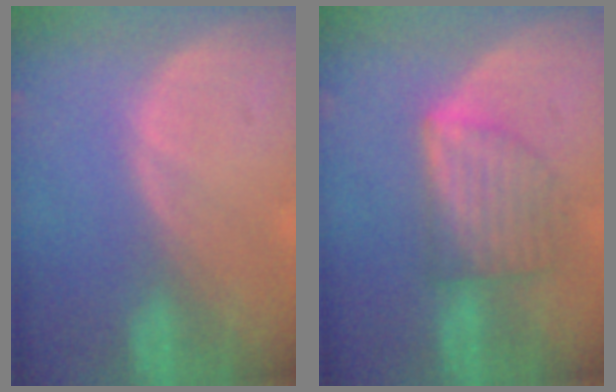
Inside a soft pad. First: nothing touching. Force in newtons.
{"total": 6.1, "press": 6.1, "slide": 0.2}